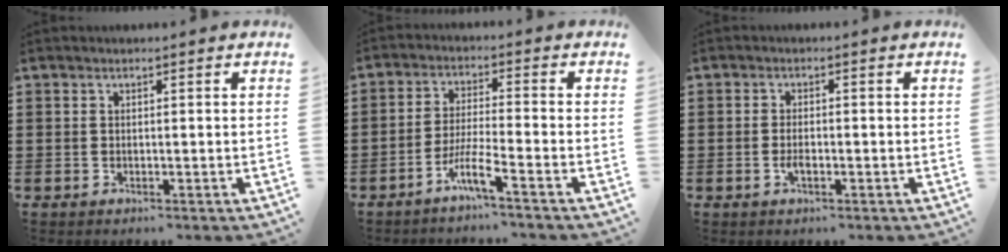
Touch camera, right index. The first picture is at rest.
{"total": 5.3, "force": [-3.7, 0.1, 3.8], "torque": [-0.085, -0.006, -0.073]}
{"total": 2.1, "force": [-0.7, 0.5, 1.9], "torque": [-0.044, -0.008, -0.013]}